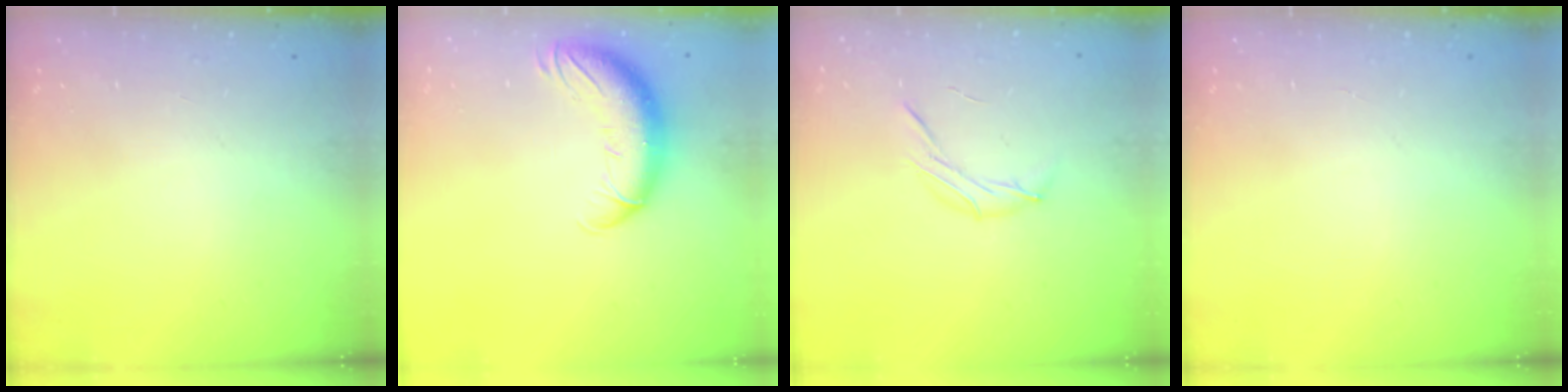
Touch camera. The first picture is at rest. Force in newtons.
{"total": 13.4, "press": 13.0, "slide": 3.2}
{"total": 7.0, "press": 6.9, "slide": 1.4}
{"total": 0.0}